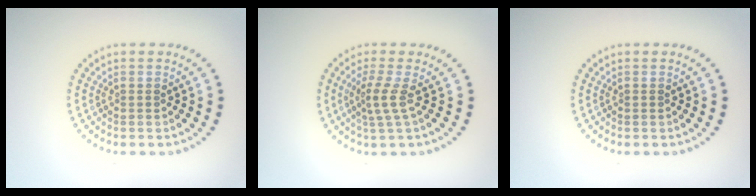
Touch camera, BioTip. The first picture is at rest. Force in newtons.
{"total": 2.2, "press": 1.5, "slide": 1.6}
{"total": 0.0}